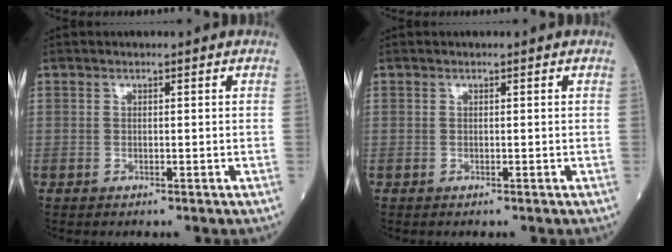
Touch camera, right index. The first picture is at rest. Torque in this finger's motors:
{"motor_torque": [0.00, 0.00, 0.00, 0.00]}